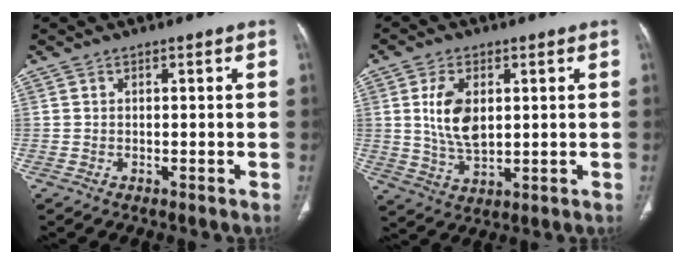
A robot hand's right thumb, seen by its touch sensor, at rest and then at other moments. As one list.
[{"total": 8.9, "force": [1.6, 5.0, 7.1], "torque": [-0.130, -0.011, 0.040]}]